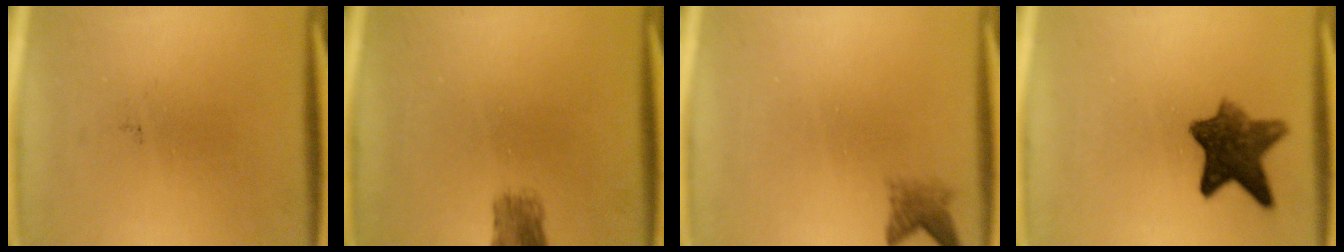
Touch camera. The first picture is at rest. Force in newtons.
{"total": 2.9}
{"total": 2.2}
{"total": 8.8}